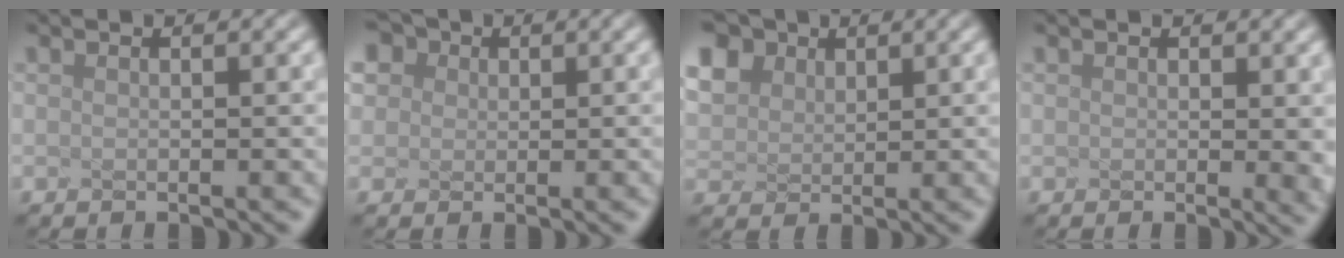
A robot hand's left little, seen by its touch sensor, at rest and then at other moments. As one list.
[{"total": 3.0, "force": [1.8, 2.3, 0.8], "torque": [-0.065, 0.008, 0.060]}, {"total": 5.3, "force": [3.3, 3.6, 1.9], "torque": [-0.120, 0.019, 0.094]}, {"total": 1.5, "force": [0.5, 0.1, 1.4], "torque": [-0.028, 0.000, 0.030]}]